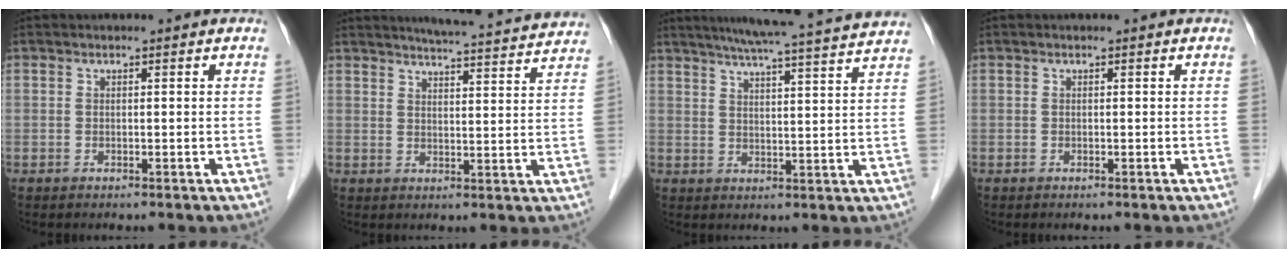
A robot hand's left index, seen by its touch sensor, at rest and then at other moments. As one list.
[{"total": 15.6, "force": [14.8, 0.8, 4.7], "torque": [-0.065, -0.015, 0.175]}, {"total": 18.4, "force": [16.7, -0.5, 7.5], "torque": [-0.127, -0.005, 0.212]}, {"total": 0.0}]